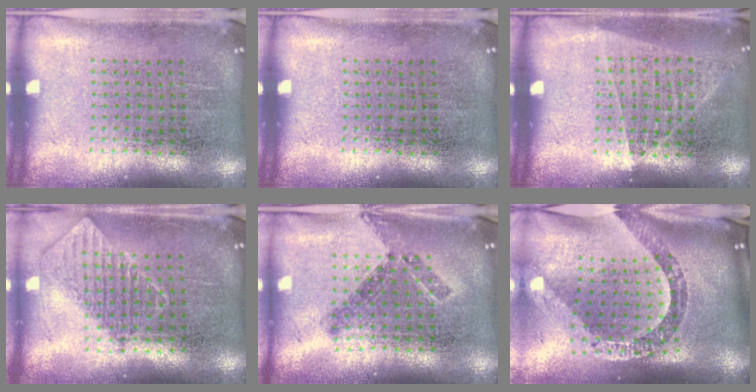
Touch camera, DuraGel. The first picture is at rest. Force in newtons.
{"total": 0.0}
{"total": 1.0, "press": 0.9, "slide": 0.4}
{"total": 0.8, "press": 0.8, "slide": 0.0}
{"total": 0.8, "press": 0.8, "slide": 0.3}
{"total": 3.4, "press": 2.4, "slide": 2.4}